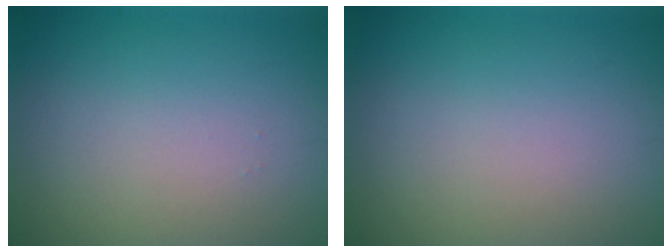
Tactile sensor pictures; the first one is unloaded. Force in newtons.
{"total": 0.0}